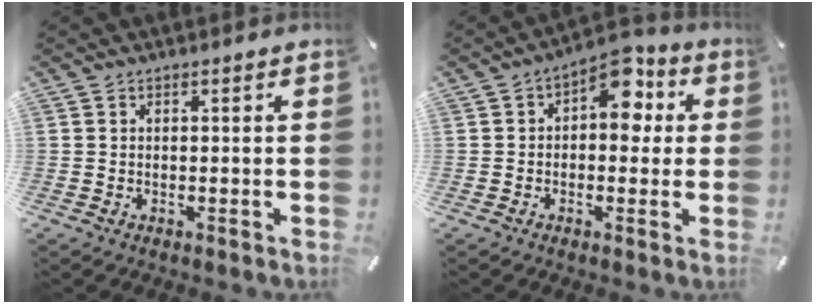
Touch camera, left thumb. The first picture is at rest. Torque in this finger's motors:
{"motor_torque": [1.10, 1.10, 0.54, -0.46, 0.32]}